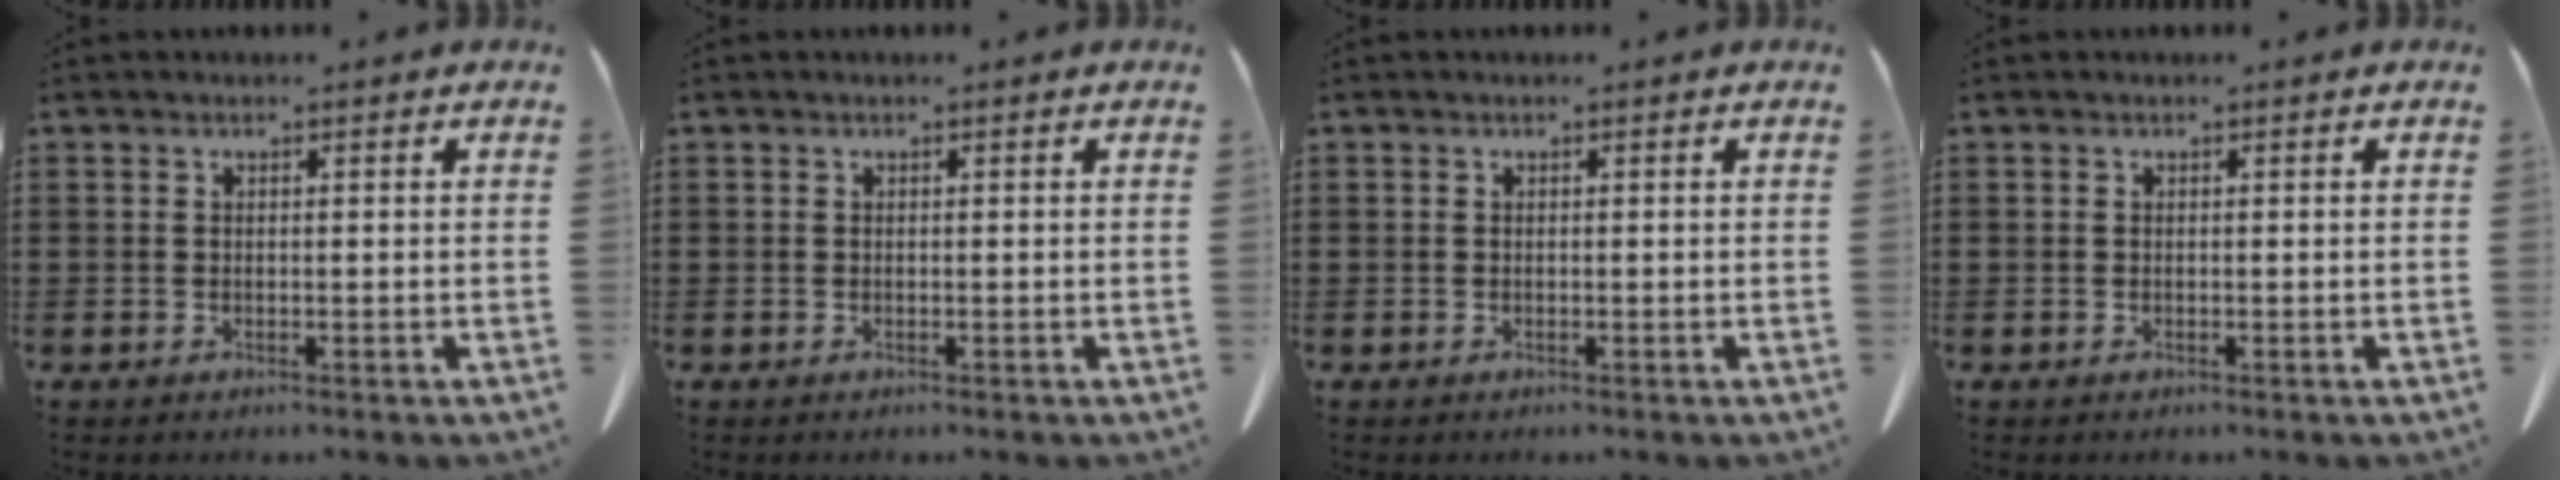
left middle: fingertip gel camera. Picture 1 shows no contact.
{"total": 0.0}
{"total": 0.0}
{"total": 0.0}